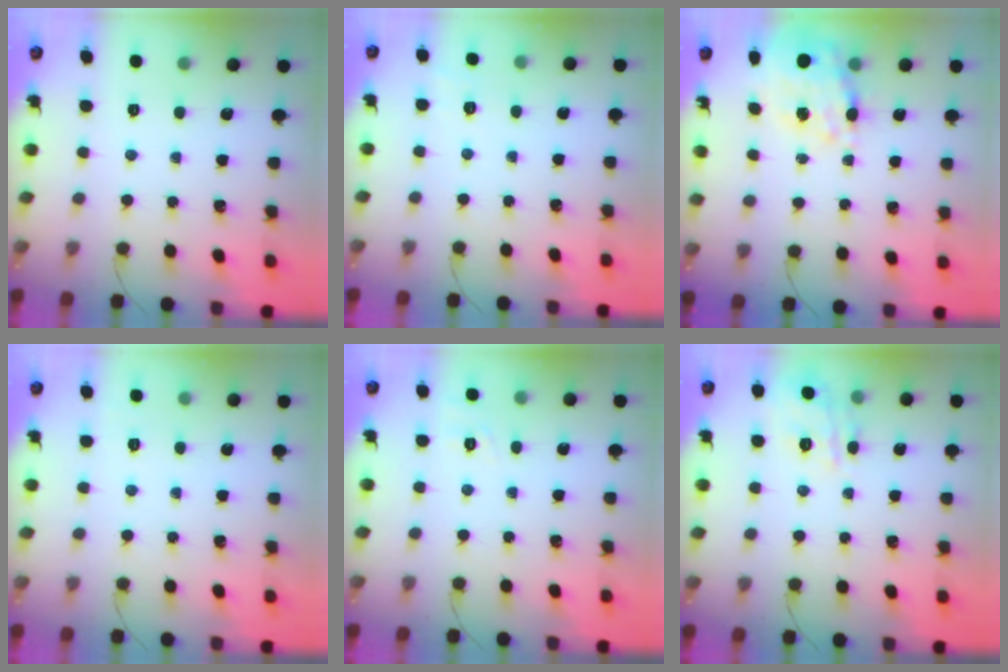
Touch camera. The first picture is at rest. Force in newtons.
{"total": 1.5, "press": 0.4, "slide": 1.4}
{"total": 14.8, "press": 14.3, "slide": 3.8}
{"total": 2.0, "press": 1.3, "slide": 1.5}
{"total": 1.5, "press": 0.1, "slide": 1.5}
{"total": 10.0, "press": 10.0, "slide": 0.6}